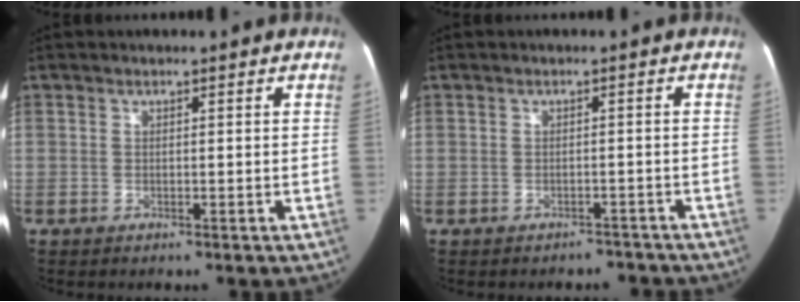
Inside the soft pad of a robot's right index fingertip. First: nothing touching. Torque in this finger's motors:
{"motor_torque": [-1.57, 0.57, -1.05, -0.21]}